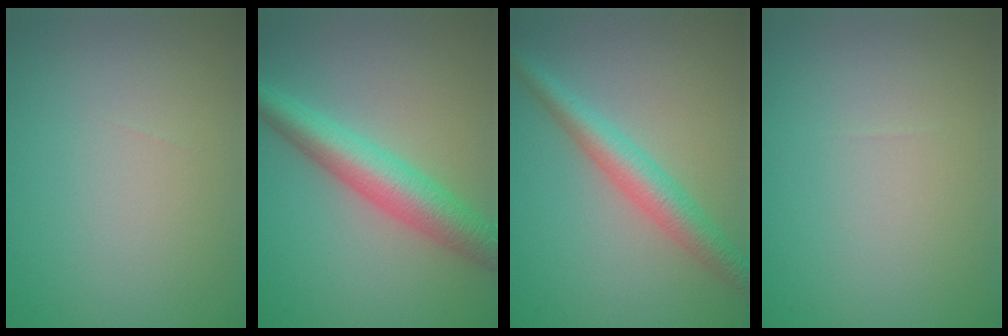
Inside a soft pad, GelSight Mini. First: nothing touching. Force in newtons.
{"total": 5.9, "press": 5.9, "slide": 0.1}
{"total": 4.0, "press": 4.0, "slide": 0.1}
{"total": 0.0}